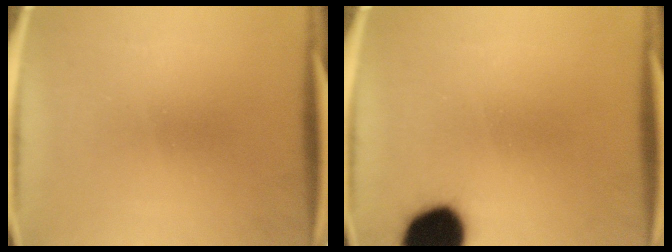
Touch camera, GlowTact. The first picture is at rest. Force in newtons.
{"total": 15.5}